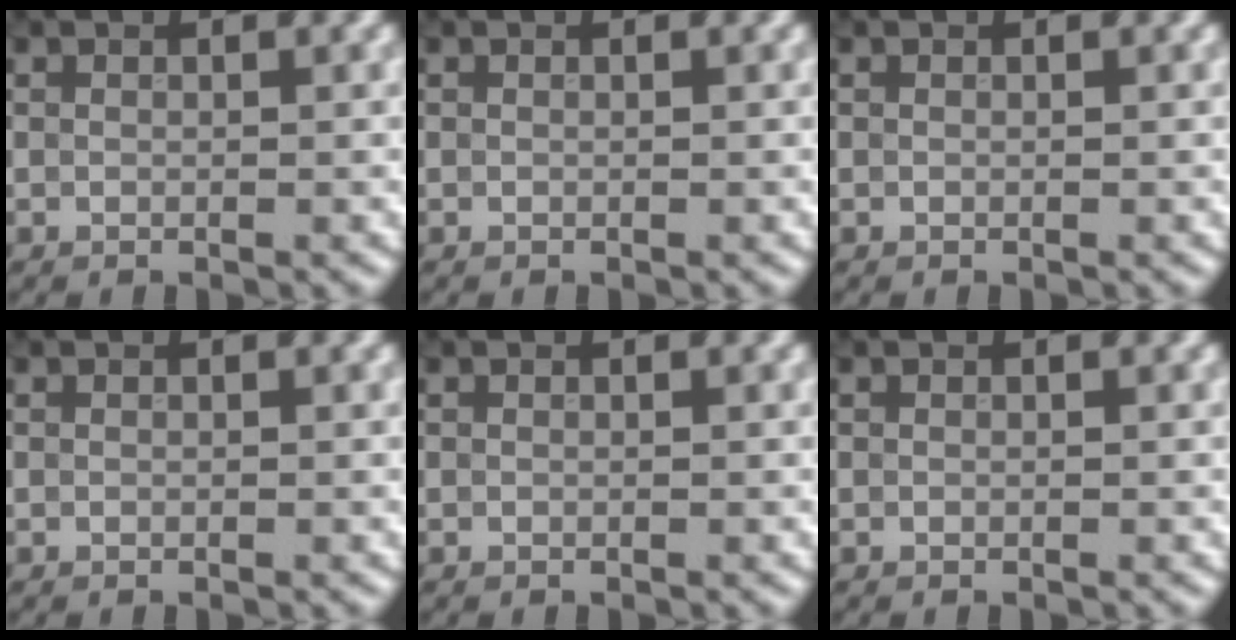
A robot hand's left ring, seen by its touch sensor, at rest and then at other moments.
{"total": 0.0}
{"total": 0.0}
{"total": 0.0}
{"total": 0.0}
{"total": 0.0}